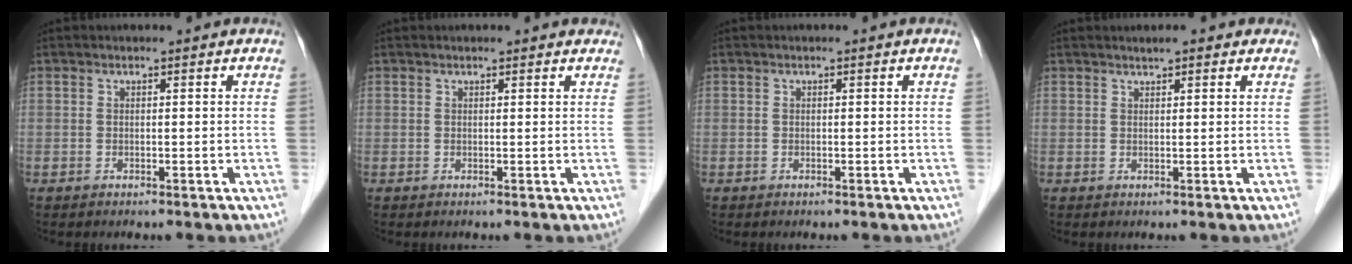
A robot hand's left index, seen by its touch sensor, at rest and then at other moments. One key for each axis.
{"total": 3.2, "fx": 2.9, "fy": 0.9, "fz": 1.0, "tx": -0.012, "ty": 0.016, "tz": 0.024}
{"total": 0.0}
{"total": 2.5, "fx": 2.0, "fy": 0.8, "fz": 1.3, "tx": -0.016, "ty": 0.013, "tz": 0.026}